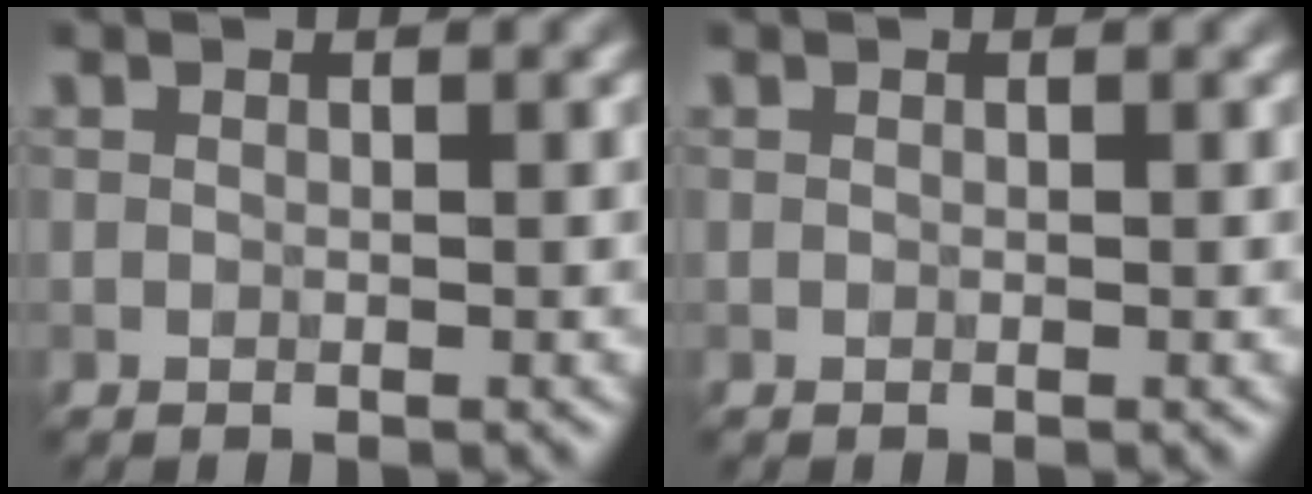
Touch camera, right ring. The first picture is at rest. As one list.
[{"total": 0.0}]